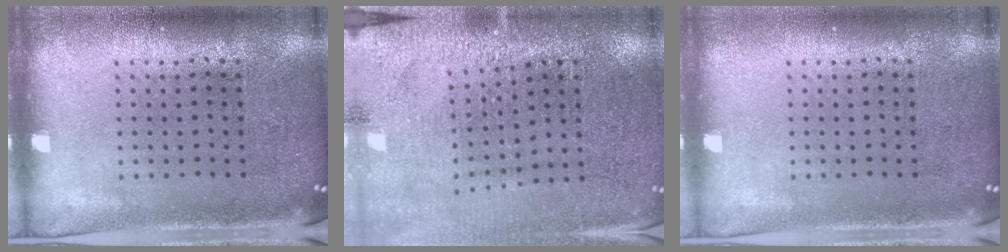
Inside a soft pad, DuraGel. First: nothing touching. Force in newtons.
{"total": 2.9, "press": 2.9, "slide": 0.2}
{"total": 0.0}